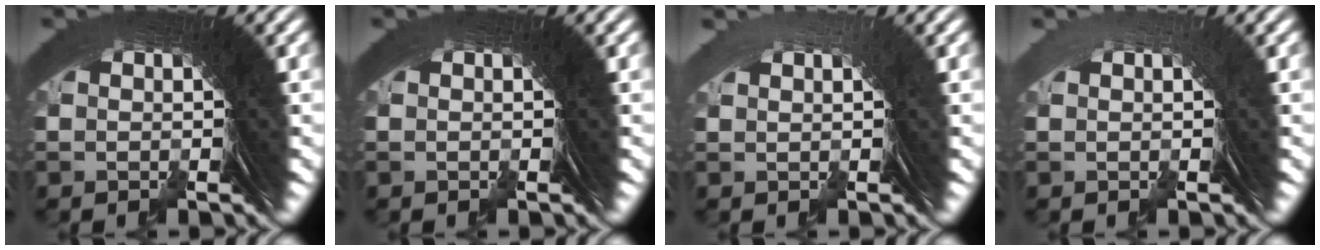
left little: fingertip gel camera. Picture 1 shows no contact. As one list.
[{"total": 0.0}, {"total": 1.4, "force": [0.0, -1.0, -1.0], "torque": [0.029, 0.009, 0.002]}, {"total": 1.7, "force": [-0.7, -1.0, -1.2], "torque": [0.026, 0.006, -0.008]}]